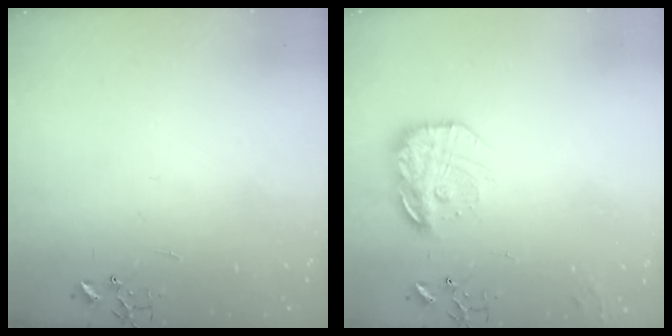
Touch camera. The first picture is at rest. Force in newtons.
{"total": 16.4, "press": 16.3, "slide": 1.3}